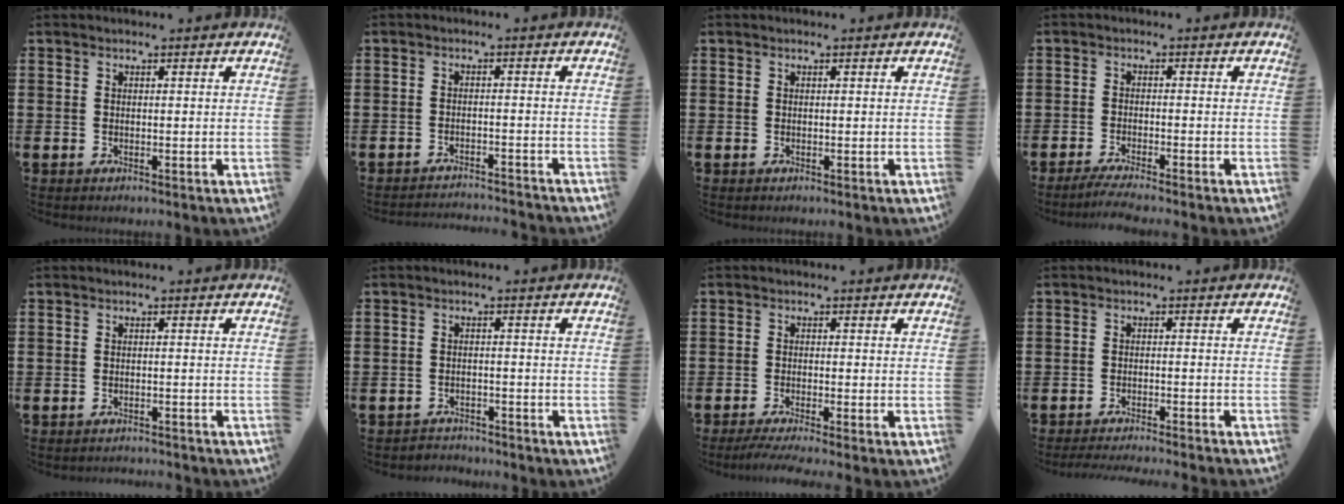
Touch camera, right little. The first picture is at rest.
{"total": 2.0, "force": [-2.0, -0.2, -0.1], "torque": [-0.002, 0.004, -0.043]}
{"total": 0.0}
{"total": 2.3, "force": [-1.8, -0.1, 1.5], "torque": [-0.023, -0.003, -0.031]}
{"total": 0.9, "force": [-0.9, -0.1, -0.1], "torque": [0.000, 0.002, -0.020]}
{"total": 1.6, "force": [-1.6, 0.2, -0.3], "torque": [-0.001, 0.003, -0.037]}
{"total": 1.8, "force": [-1.3, 0.0, 1.3], "torque": [-0.021, -0.001, -0.023]}
{"total": 1.9, "force": [-1.8, -0.3, 0.5], "torque": [-0.006, 0.002, -0.036]}